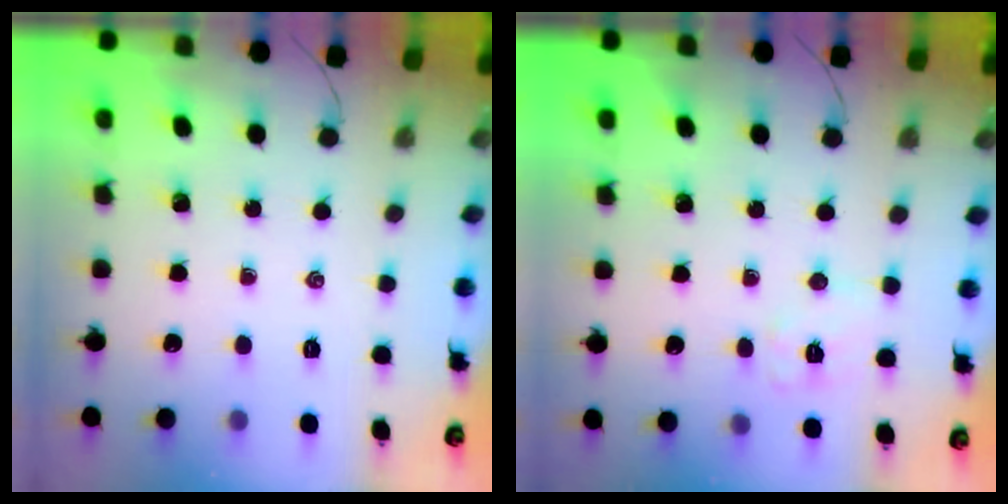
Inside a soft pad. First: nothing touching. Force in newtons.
{"total": 6.3, "press": 6.2, "slide": 0.8}